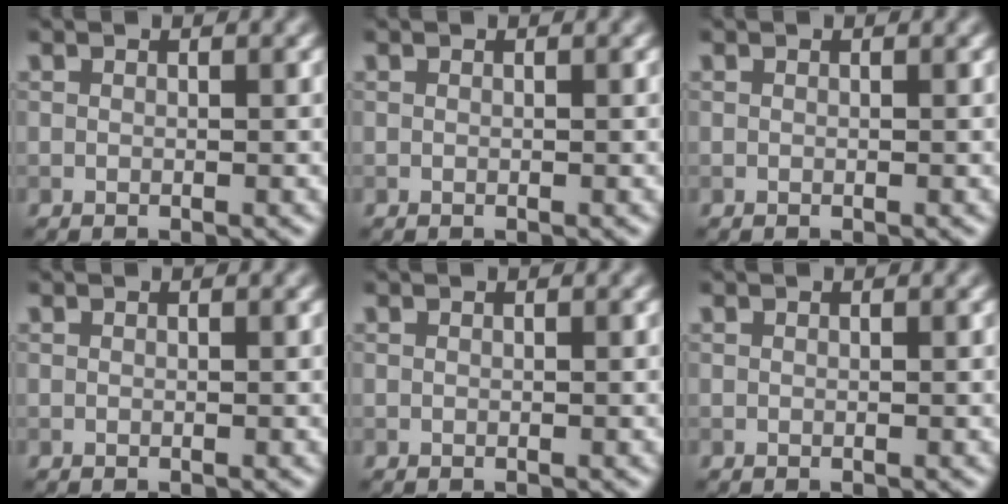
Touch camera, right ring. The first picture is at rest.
{"total": 0.0}
{"total": 0.0}
{"total": 0.0}
{"total": 0.0}
{"total": 0.0}